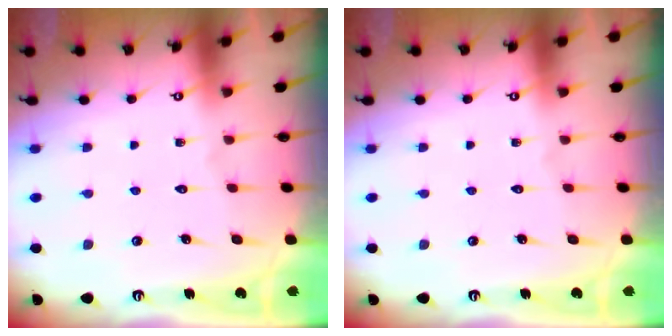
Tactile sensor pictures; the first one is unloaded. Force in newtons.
{"total": 0.0}